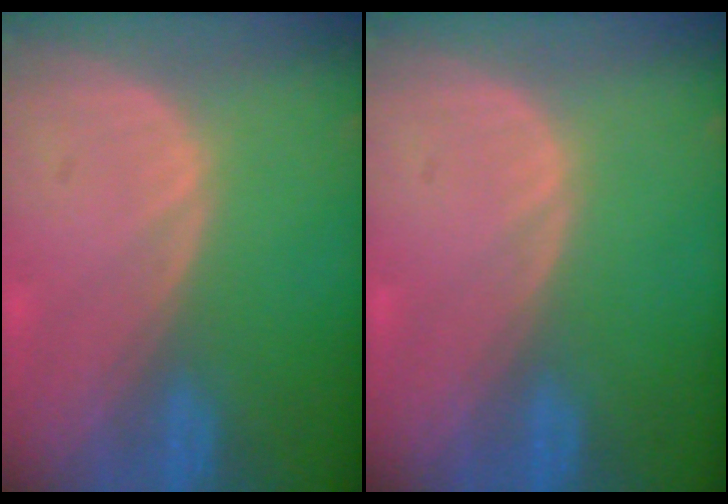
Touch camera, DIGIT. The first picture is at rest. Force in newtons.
{"total": 0.0}